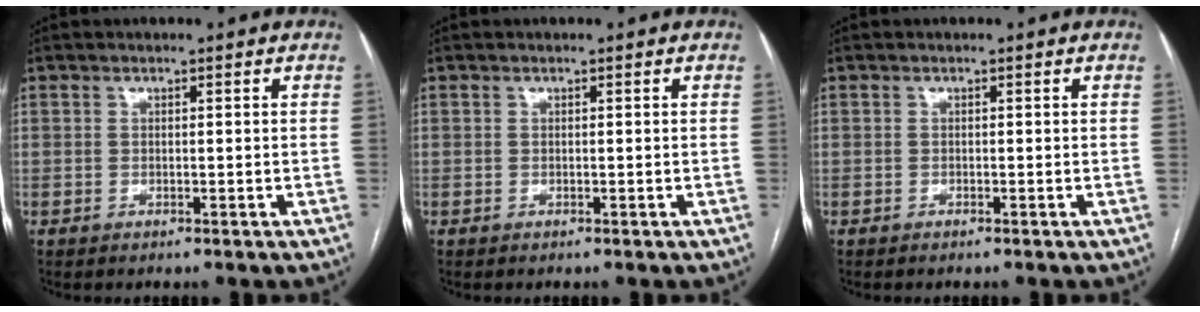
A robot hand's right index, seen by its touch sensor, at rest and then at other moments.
{"total": 0.0}
{"total": 0.0}